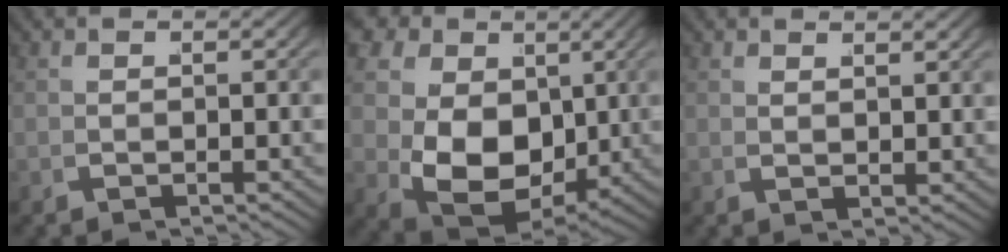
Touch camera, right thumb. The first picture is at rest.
{"total": 13.9, "force": [0.4, 10.6, 8.9], "torque": [-0.198, -0.071, 0.031]}
{"total": 1.5, "force": [1.5, 0.0, 0.3], "torque": [0.001, 0.001, 0.030]}